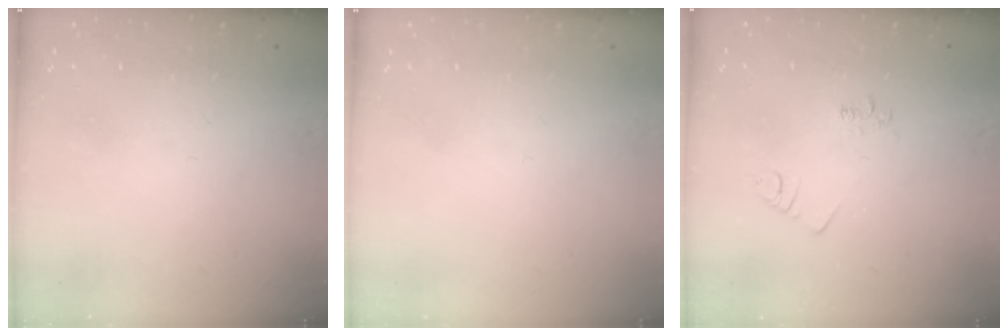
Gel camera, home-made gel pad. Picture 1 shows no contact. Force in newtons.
{"total": 1.5, "press": 1.5, "slide": 0.1}
{"total": 3.3, "press": 3.3, "slide": 0.4}